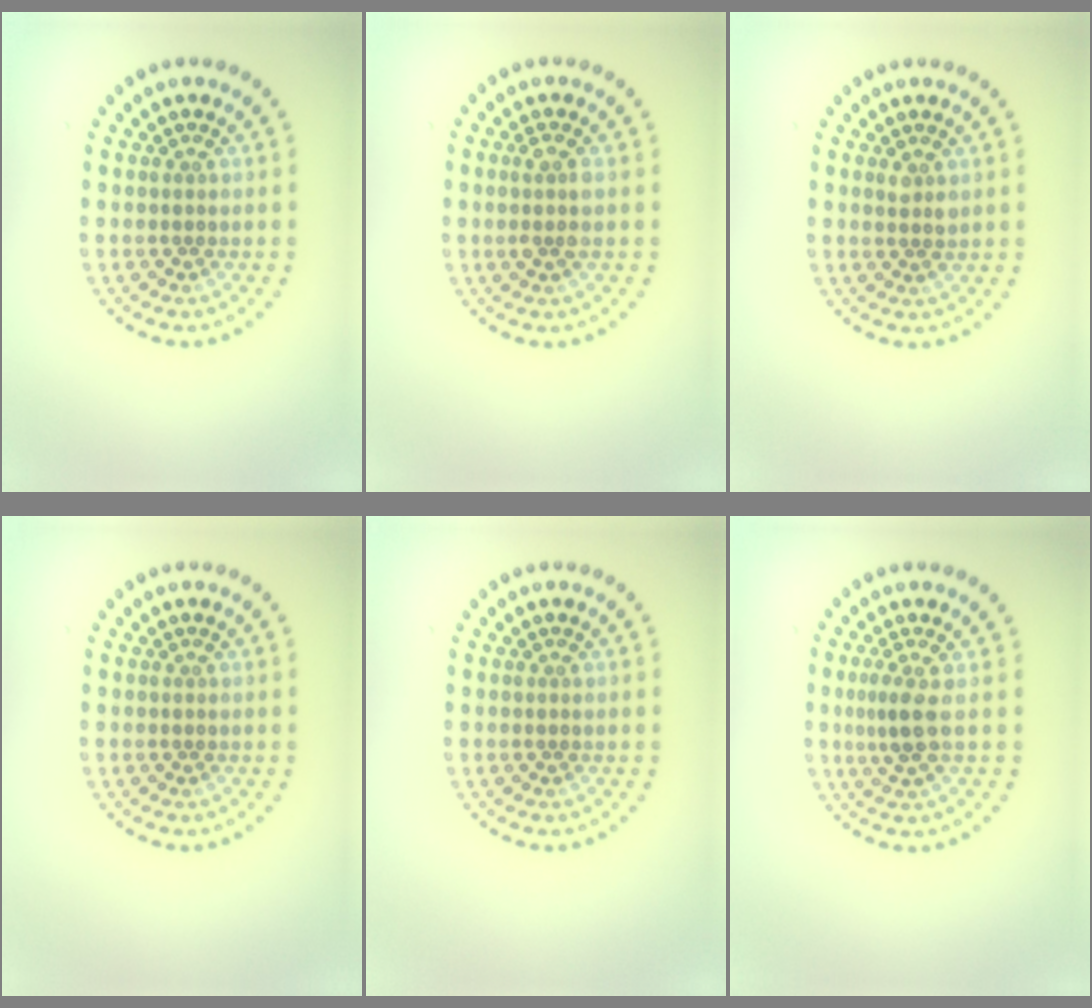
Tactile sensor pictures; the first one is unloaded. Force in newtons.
{"total": 1.7, "press": 1.5, "slide": 0.7}
{"total": 1.2, "press": 1.1, "slide": 0.5}
{"total": 0.0}
{"total": 0.0}
{"total": 2.3, "press": 1.6, "slide": 1.6}